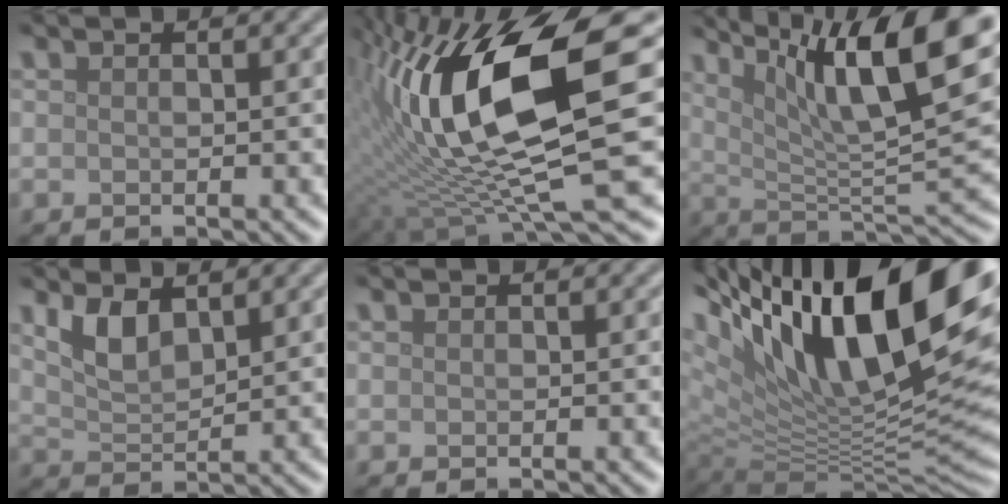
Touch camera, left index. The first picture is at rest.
{"total": 15.5, "force": [2.4, 4.4, 14.7], "torque": [-0.280, -0.008, 0.050]}
{"total": 13.5, "force": [6.3, 3.6, 11.4], "torque": [-0.173, 0.006, 0.107]}
{"total": 3.2, "force": [1.9, 1.3, 2.2], "torque": [-0.050, -0.006, 0.041]}
{"total": 0.0}
{"total": 18.8, "force": [8.1, 8.0, 15.0], "torque": [-0.247, 0.020, 0.154]}